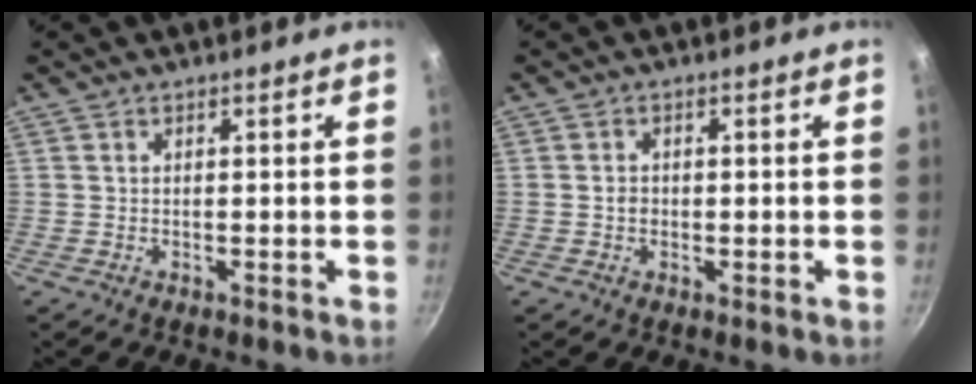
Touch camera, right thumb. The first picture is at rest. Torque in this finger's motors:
{"motor_torque": [0.66, 0.51, 0.01, -0.08, 0.01]}